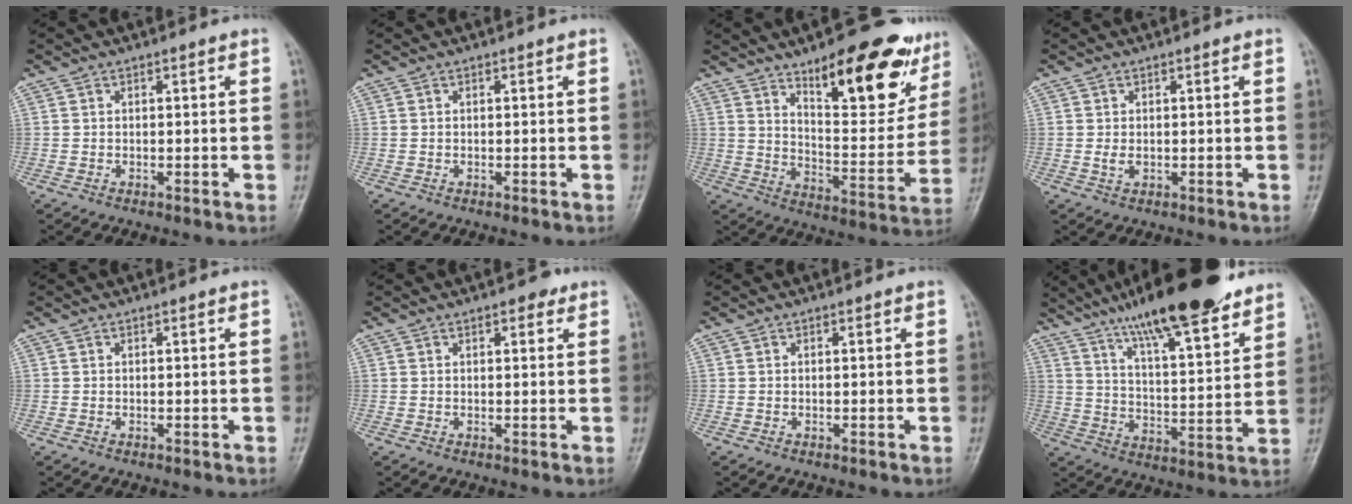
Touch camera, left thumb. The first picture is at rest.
{"total": 0.0}
{"total": 21.1, "force": [12.8, 7.7, 14.9], "torque": [-0.155, -0.070, 0.194]}
{"total": 1.8, "force": [0.2, 1.1, 1.5], "torque": [-0.023, -0.002, 0.004]}
{"total": 0.0}
{"total": 2.4, "force": [1.4, 1.2, 1.5], "torque": [-0.012, -0.003, 0.016]}
{"total": 0.0}
{"total": 21.1, "force": [15.2, 4.5, 13.8], "torque": [-0.199, -0.059, 0.248]}